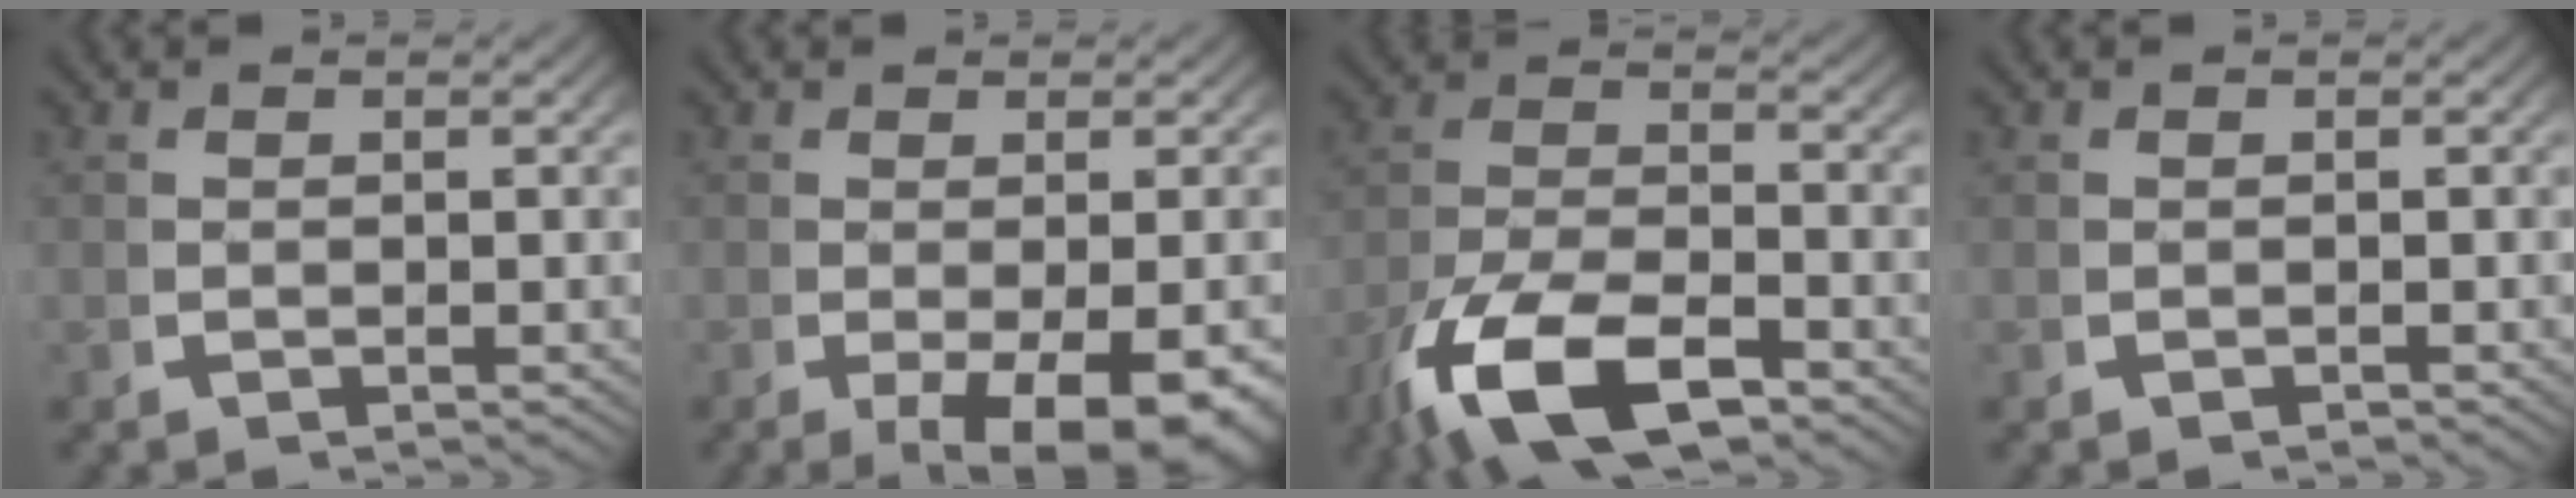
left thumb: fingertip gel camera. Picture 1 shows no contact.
{"total": 6.5, "force": [-2.4, 2.9, 5.3], "torque": [-0.088, -0.036, -0.019]}
{"total": 9.9, "force": [-4.2, 5.2, 7.3], "torque": [-0.154, -0.038, -0.052]}
{"total": 0.8, "force": [-0.7, 0.2, 0.1], "torque": [-0.001, -0.002, -0.009]}